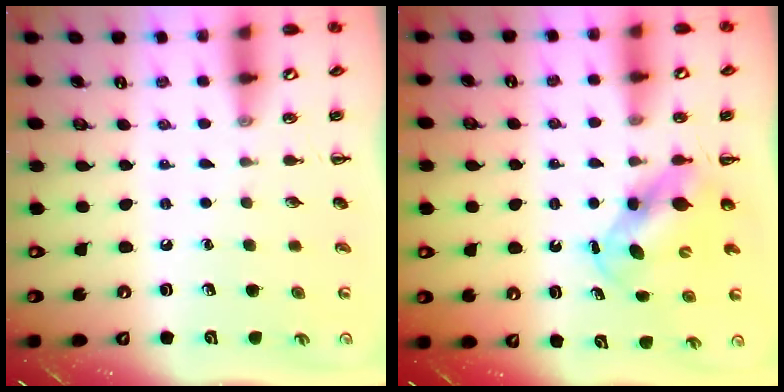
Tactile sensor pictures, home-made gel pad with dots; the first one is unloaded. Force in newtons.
{"total": 6.3, "press": 6.2, "slide": 1.1}